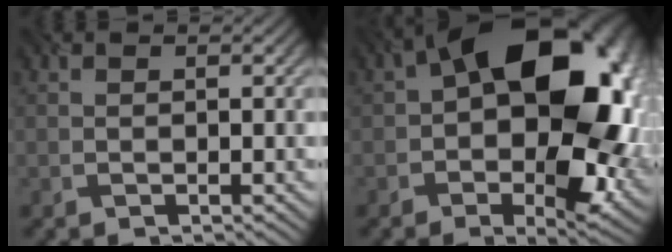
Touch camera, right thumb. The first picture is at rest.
{"total": 20.3, "force": [2.0, 12.7, 15.7], "torque": [-0.227, -0.012, 0.049]}